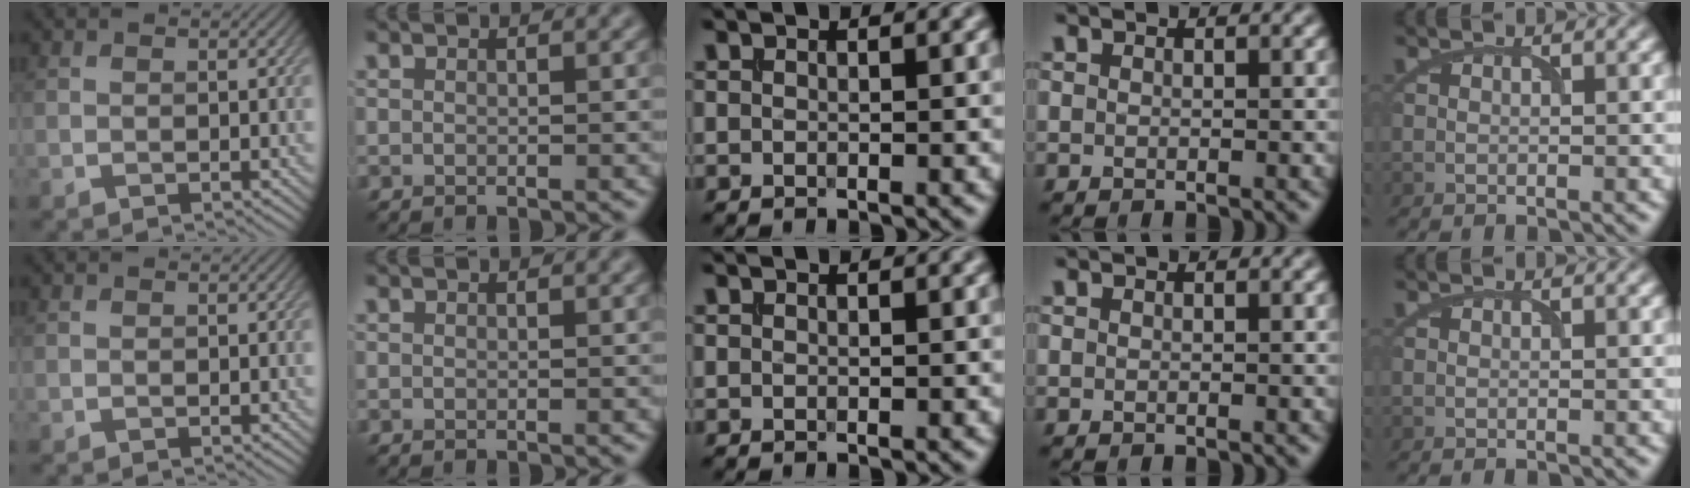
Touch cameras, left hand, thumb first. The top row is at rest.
{}